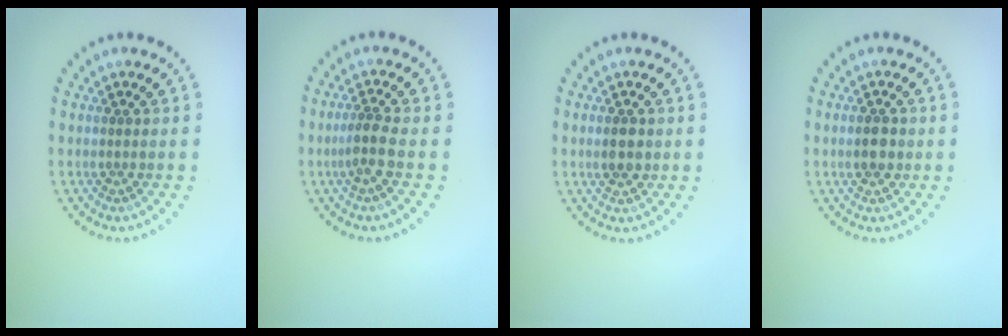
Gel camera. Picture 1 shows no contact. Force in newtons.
{"total": 2.1, "press": 1.6, "slide": 1.4}
{"total": 2.0, "press": 2.0, "slide": 0.2}
{"total": 2.4, "press": 2.4, "slide": 0.0}